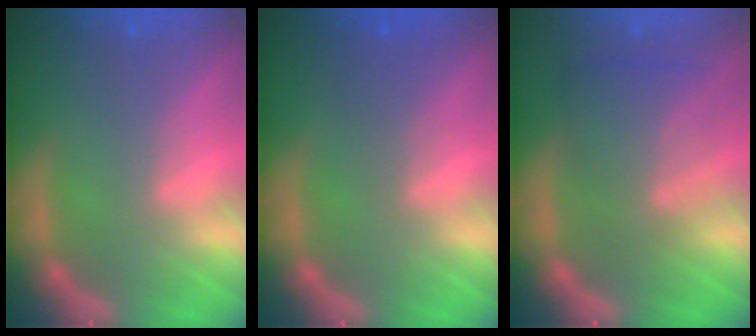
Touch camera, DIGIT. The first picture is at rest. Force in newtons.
{"total": 2.0}
{"total": 6.0}